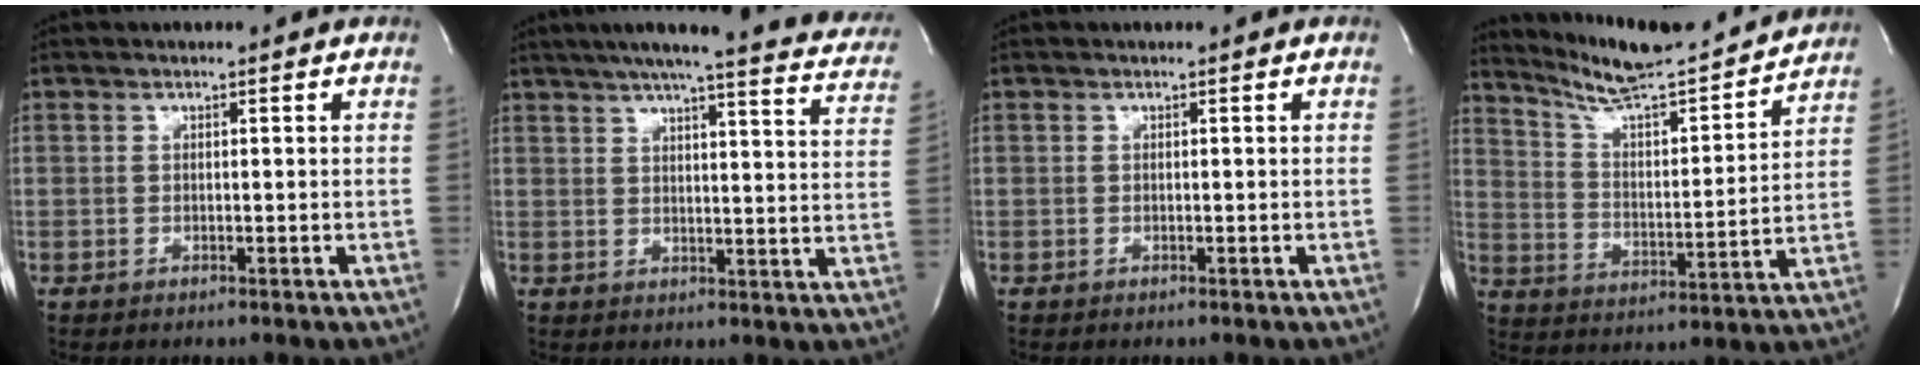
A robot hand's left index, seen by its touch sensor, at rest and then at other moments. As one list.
[{"total": 25.2, "force": [21.7, 2.6, 12.5], "torque": [-0.176, -0.033, 0.249]}, {"total": 0.0}, {"total": 18.3, "force": [17.1, 0.8, 6.2], "torque": [-0.106, -0.019, 0.262]}]